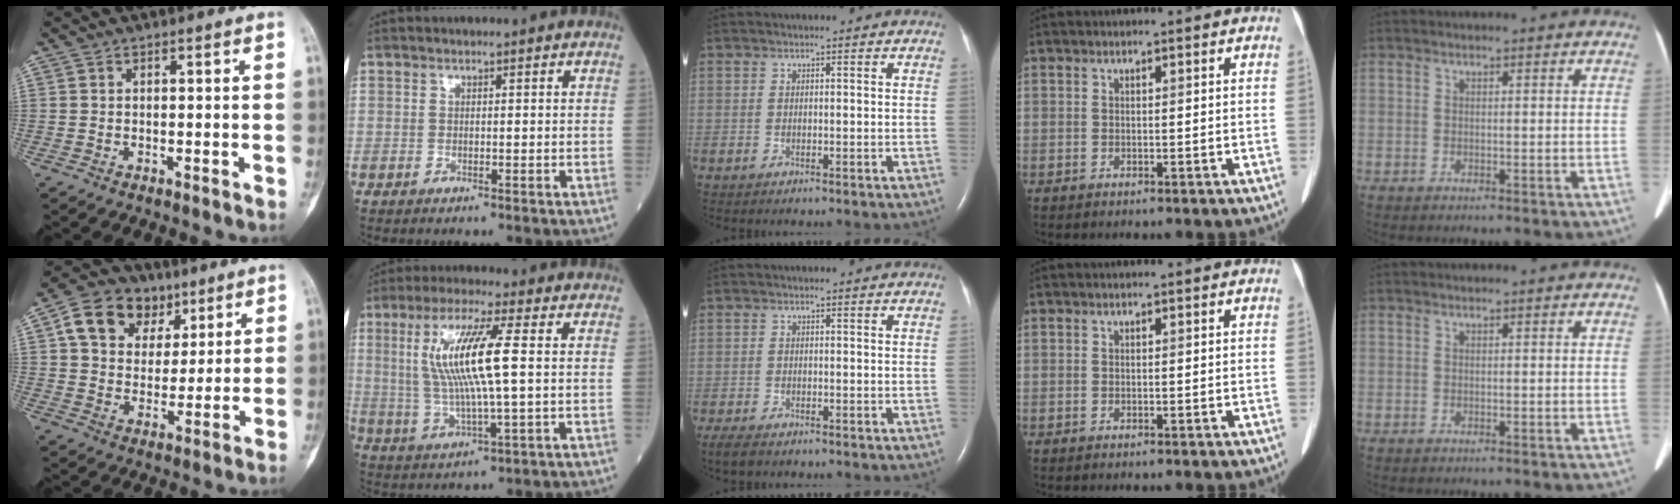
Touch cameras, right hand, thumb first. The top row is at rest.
{"thumb": {"total": 13.7, "force": [6.2, 10.4, 6.4], "torque": [-0.078, -0.006, 0.108]}, "index": {"total": 12.2, "force": [2.0, 0.8, 12.1], "torque": [-0.249, 0.003, 0.038]}, "middle": {"total": 3.3, "force": [-2.5, 1.2, 1.8], "torque": [-0.038, -0.009, -0.034]}}